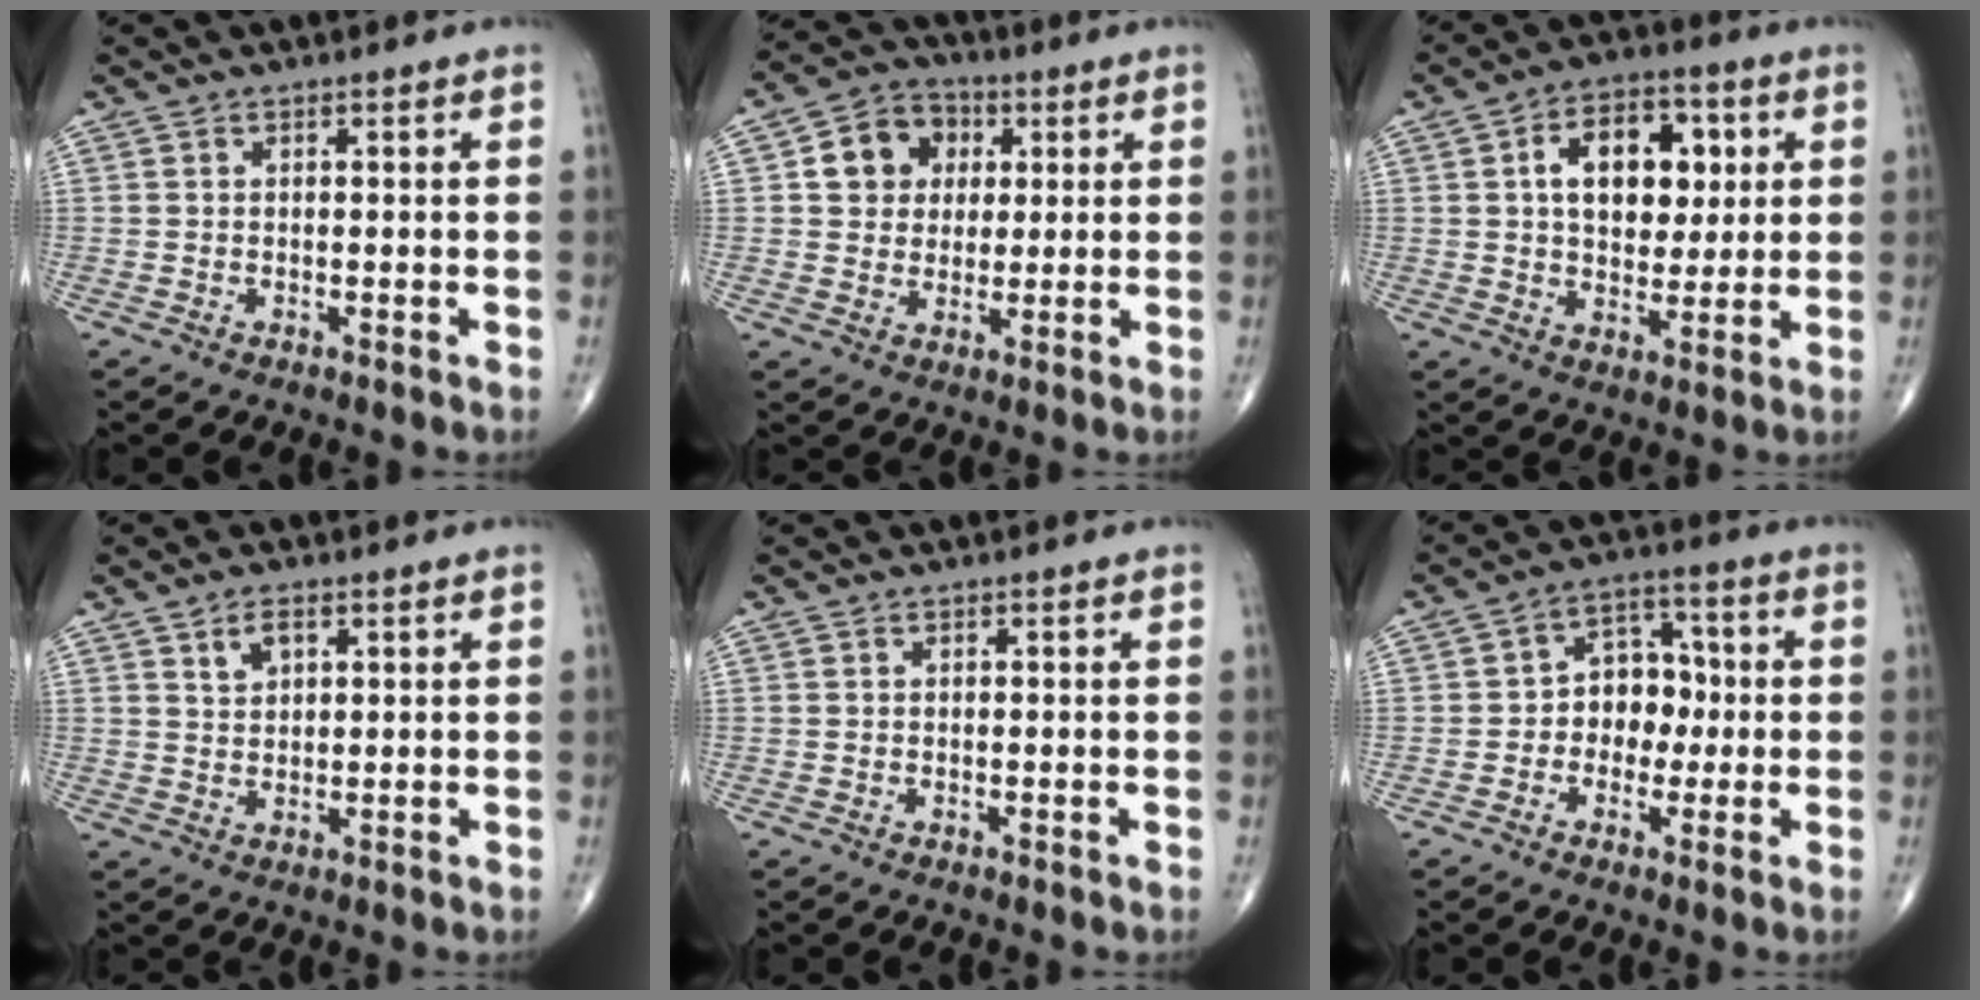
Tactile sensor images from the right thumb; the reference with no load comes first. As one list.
[{"total": 9.7, "force": [2.4, 8.2, 4.5], "torque": [-0.036, 0.002, 0.032]}, {"total": 13.5, "force": [3.0, 8.7, 9.9], "torque": [-0.111, 0.005, 0.045]}, {"total": 3.5, "force": [1.8, 2.0, 2.2], "torque": [-0.032, -0.009, 0.035]}, {"total": 0.0}, {"total": 8.2, "force": [-0.7, 6.5, 5.0], "torque": [-0.032, 0.031, -0.022]}]